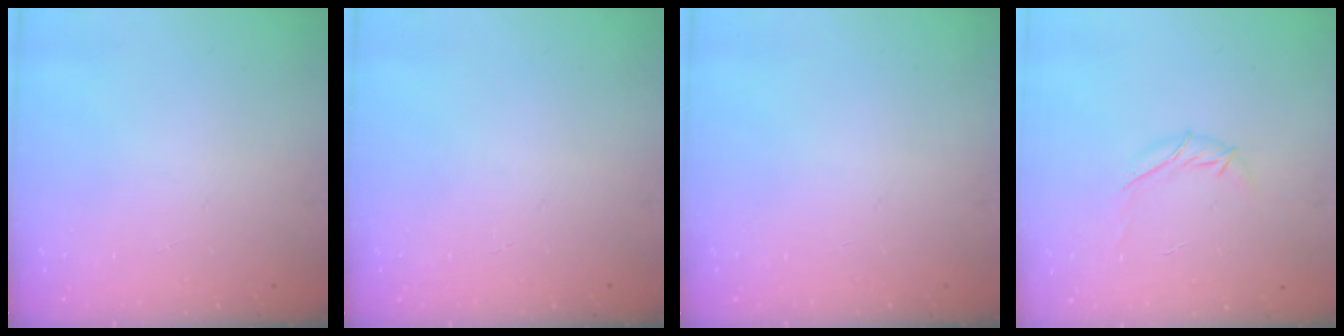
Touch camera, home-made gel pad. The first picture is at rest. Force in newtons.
{"total": 0.0}
{"total": 0.0}
{"total": 5.6, "press": 5.6, "slide": 0.8}